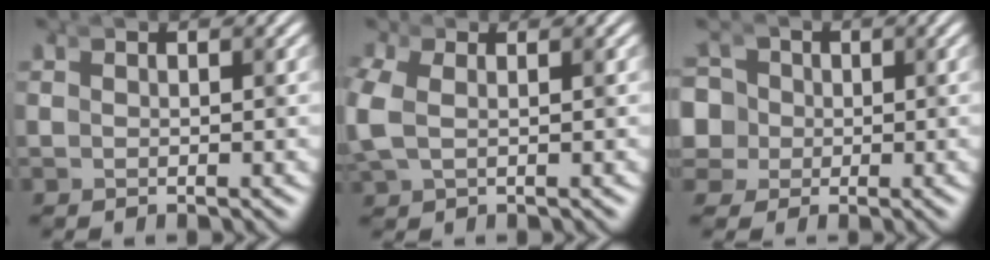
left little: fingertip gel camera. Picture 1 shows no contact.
{"total": 1.5, "force": [-1.1, 0.9, 0.6], "torque": [-0.045, -0.019, -0.008]}
{"total": 4.3, "force": [-1.8, 3.9, -0.1], "torque": [-0.067, -0.050, -0.022]}